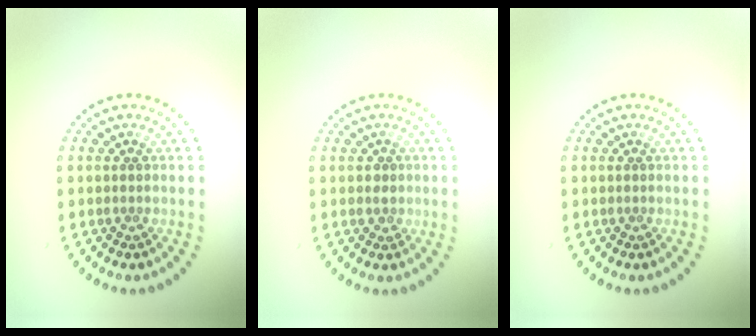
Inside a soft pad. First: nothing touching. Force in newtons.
{"total": 0.9, "press": 0.7, "slide": 0.6}
{"total": 0.0}